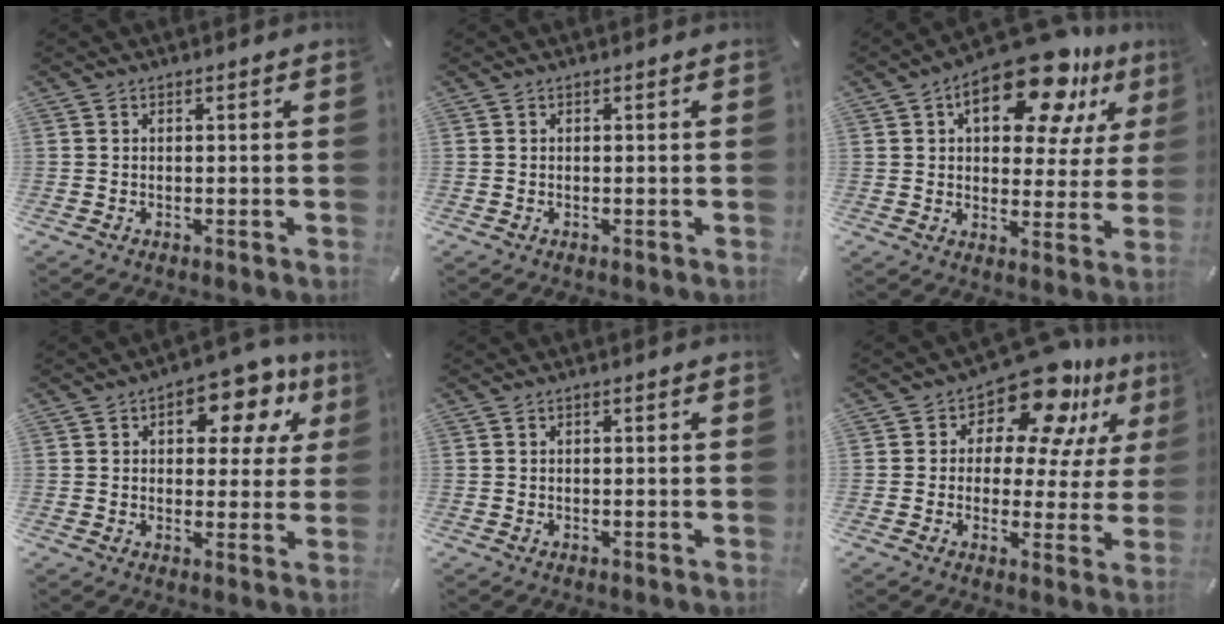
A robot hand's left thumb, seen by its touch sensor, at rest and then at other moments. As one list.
[{"total": 0.0}, {"total": 18.9, "force": [10.7, 9.0, 12.8], "torque": [-0.183, -0.051, 0.174]}, {"total": 12.0, "force": [6.0, 6.8, 7.8], "torque": [-0.097, -0.029, 0.098]}, {"total": 0.5, "force": [0.1, 0.2, 0.5], "torque": [-0.009, 0.001, 0.001]}, {"total": 14.4, "force": [10.3, 6.3, 7.8], "torque": [-0.126, -0.076, 0.180]}]